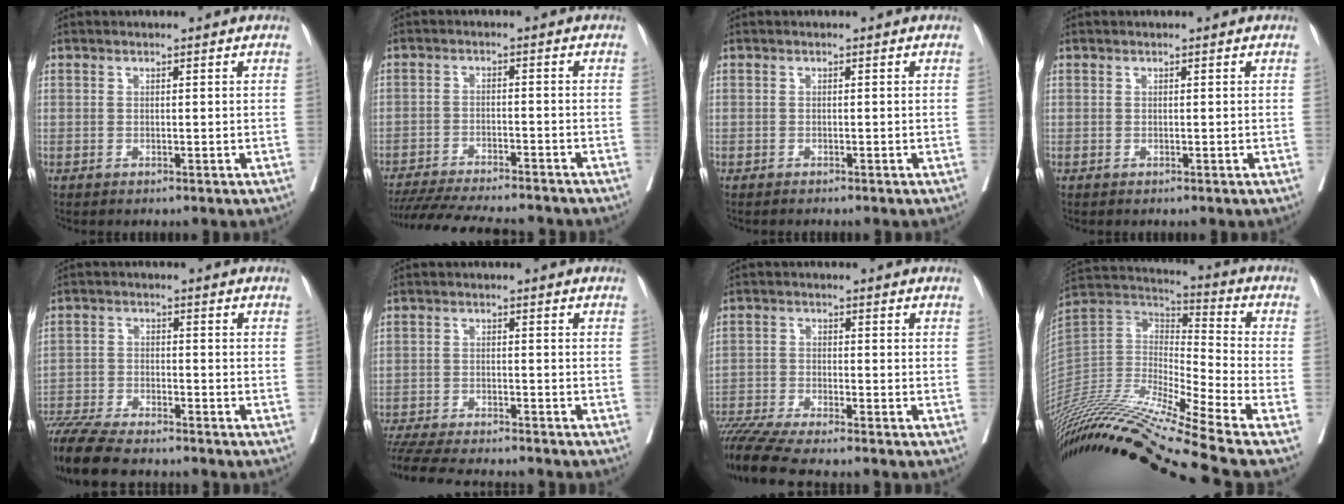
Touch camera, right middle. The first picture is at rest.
{"total": 16.3, "force": [-14.8, 2.0, 6.4], "torque": [-0.132, -0.026, -0.215]}
{"total": 1.0, "force": [-0.9, 0.0, 0.4], "torque": [-0.008, 0.000, -0.013]}
{"total": 0.0}
{"total": 12.0, "force": [-10.6, 1.6, 5.5], "torque": [-0.095, -0.023, -0.173]}
{"total": 15.1, "force": [-13.6, 1.9, 6.3], "torque": [-0.126, -0.030, -0.201]}
{"total": 11.8, "force": [-10.3, 0.0, 5.8], "torque": [-0.098, -0.025, -0.174]}
{"total": 27.2, "force": [-22.5, -2.0, 15.1], "torque": [-0.313, -0.030, -0.409]}